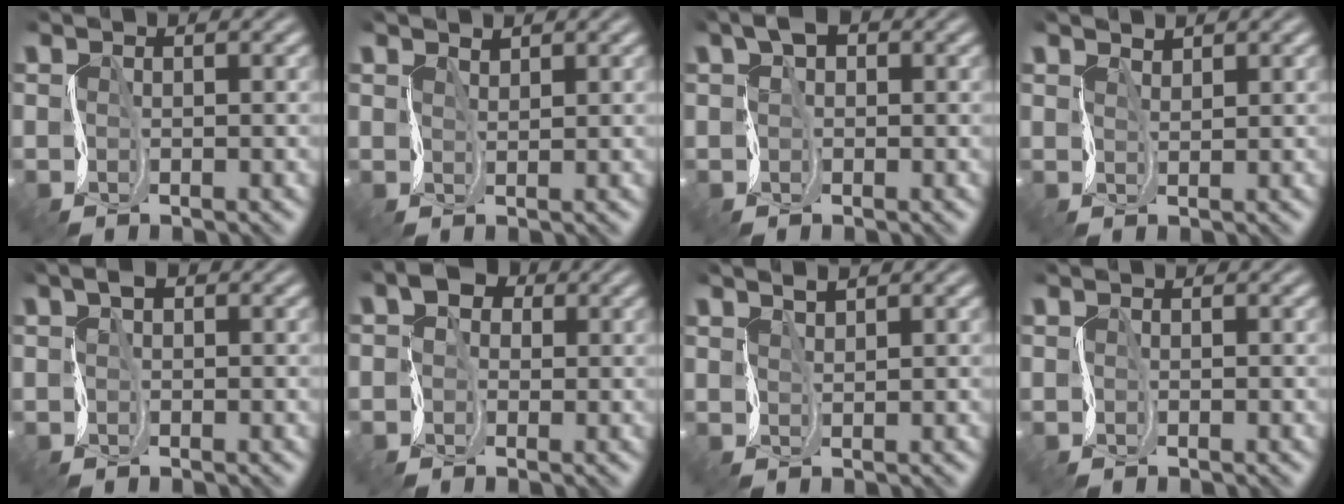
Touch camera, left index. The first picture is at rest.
{"total": 1.8, "force": [1.3, 0.7, 1.0], "torque": [-0.023, 0.002, 0.016]}
{"total": 3.0, "force": [0.7, 2.0, 2.1], "torque": [-0.039, 0.009, -0.003]}
{"total": 2.0, "force": [1.6, 0.7, 1.0], "torque": [-0.027, 0.001, 0.024]}
{"total": 2.0, "force": [0.4, 1.3, 1.5], "torque": [-0.027, 0.004, -0.002]}
{"total": 2.5, "force": [0.0, 2.0, 1.5], "torque": [-0.024, 0.001, -0.013]}
{"total": 1.8, "force": [1.0, 0.6, 1.3], "torque": [-0.026, 0.006, 0.008]}
{"total": 0.0}